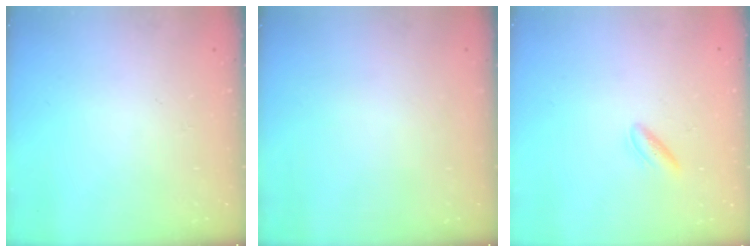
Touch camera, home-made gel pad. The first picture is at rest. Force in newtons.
{"total": 0.0}
{"total": 3.4, "press": 3.3, "slide": 0.9}